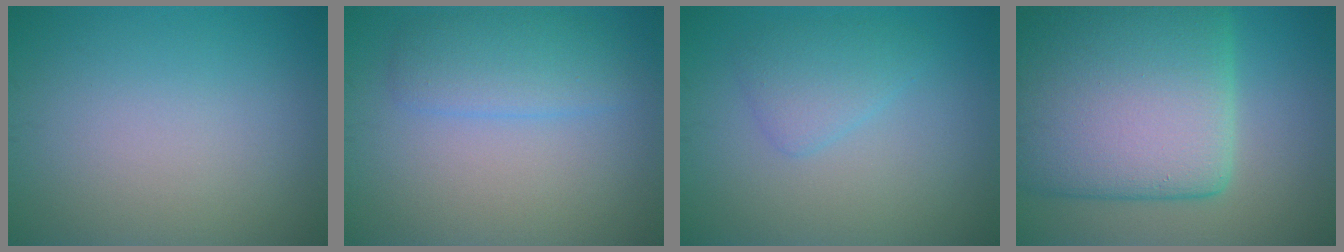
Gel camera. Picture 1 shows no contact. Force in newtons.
{"total": 3.3, "press": 3.3, "slide": 0.1}
{"total": 2.4, "press": 2.4, "slide": 0.1}
{"total": 14.6, "press": 14.6, "slide": 0.8}